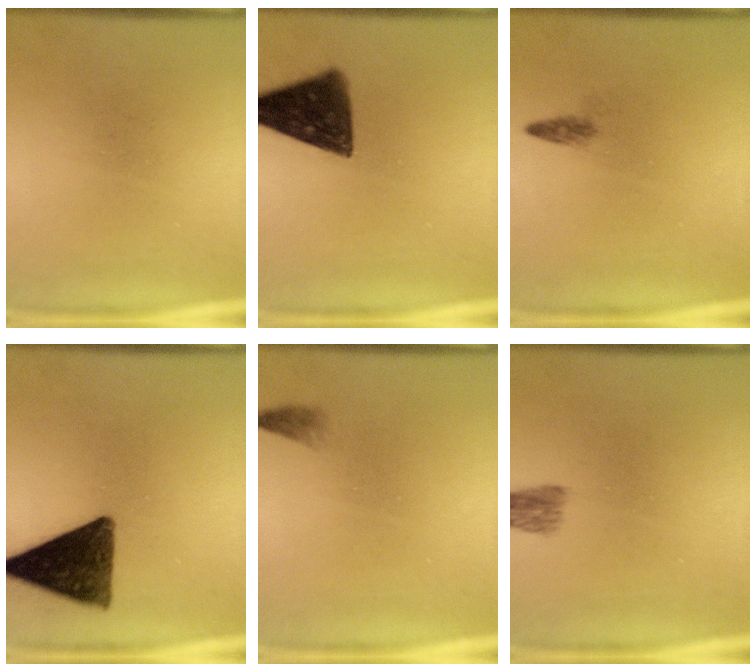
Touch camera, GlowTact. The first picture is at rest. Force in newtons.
{"total": 12.2}
{"total": 1.1}
{"total": 12.4}
{"total": 1.1}
{"total": 2.5}